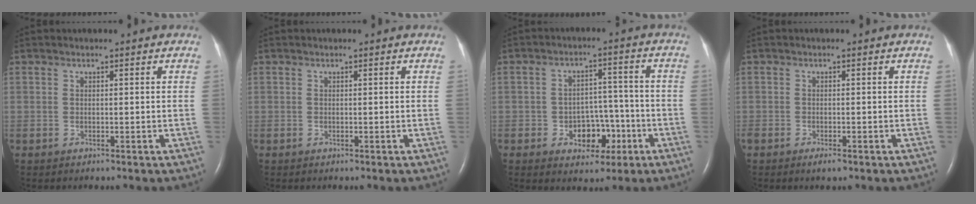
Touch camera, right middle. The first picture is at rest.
{"total": 0.0}
{"total": 6.6, "force": [-2.6, 4.5, 4.0], "torque": [-0.055, 0.023, -0.033]}
{"total": 1.6, "force": [-1.0, 0.4, 1.1], "torque": [-0.022, -0.003, -0.014]}